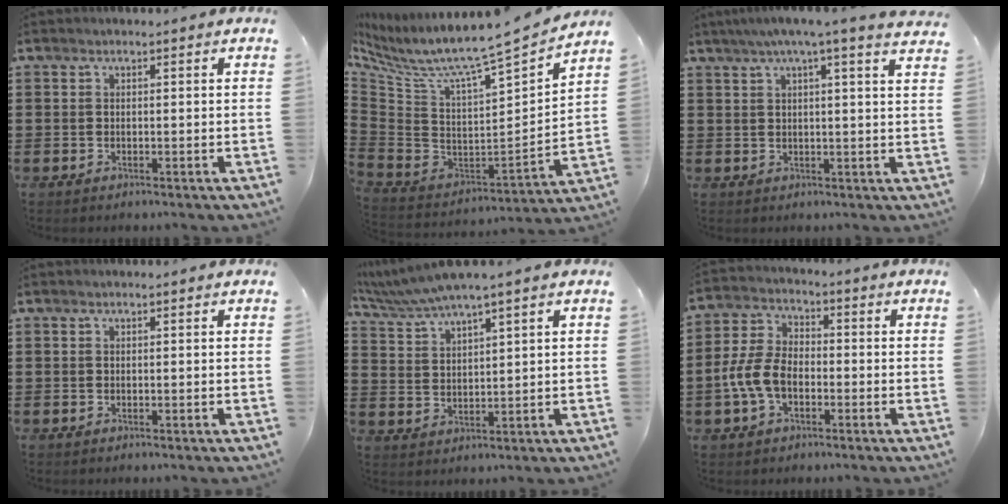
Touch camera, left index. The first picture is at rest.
{"total": 7.0, "force": [5.7, -0.4, 4.1], "torque": [-0.104, -0.062, 0.081]}
{"total": 4.4, "force": [3.1, -0.5, 3.1], "torque": [-0.070, -0.010, 0.052]}
{"total": 0.0}
{"total": 4.9, "force": [4.4, -0.4, 2.3], "torque": [-0.058, -0.017, 0.077]}
{"total": 7.1, "force": [-2.4, 4.3, 5.1], "torque": [-0.132, 0.003, -0.053]}